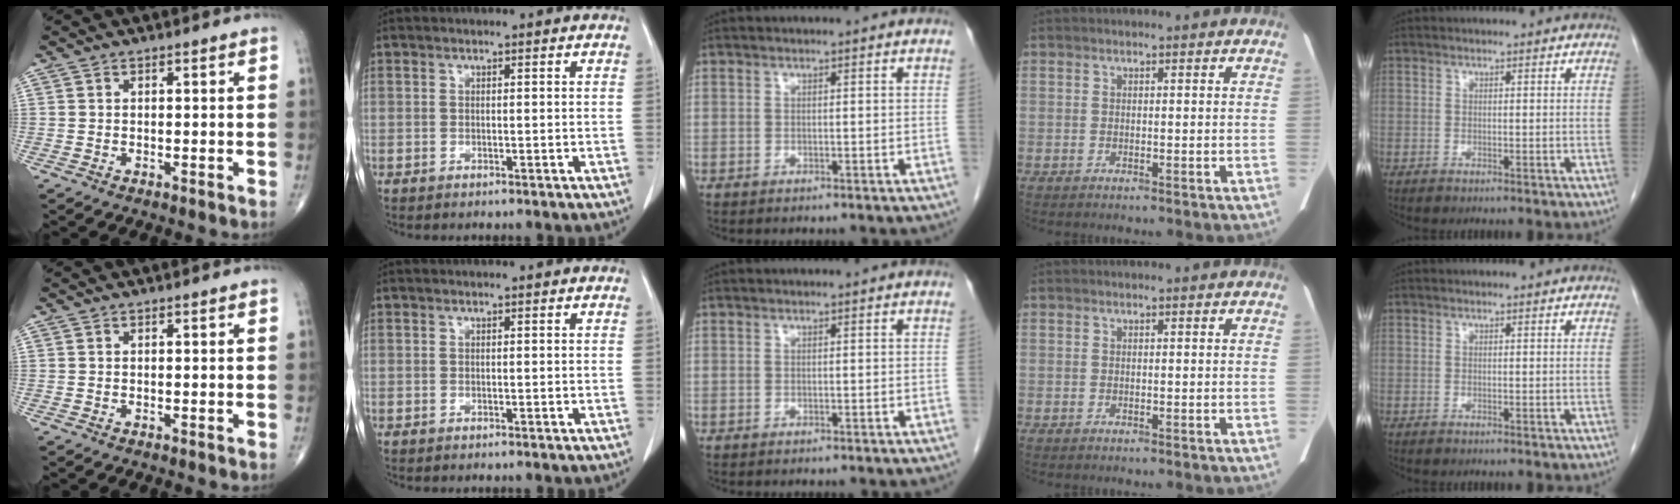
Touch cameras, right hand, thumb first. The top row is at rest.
{}